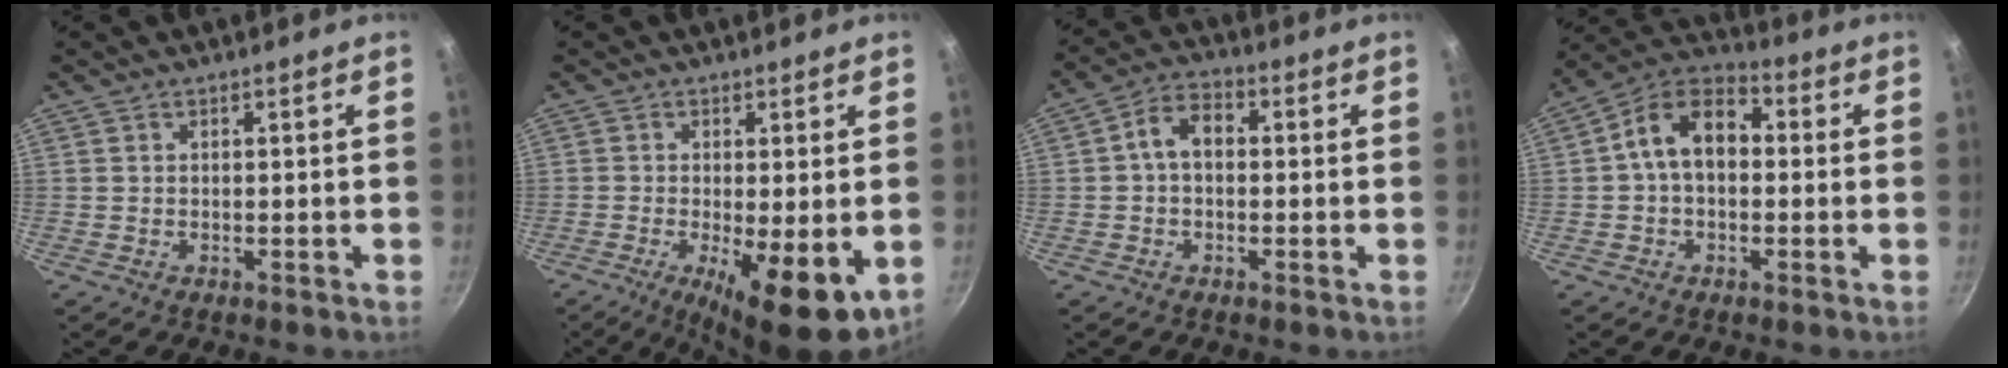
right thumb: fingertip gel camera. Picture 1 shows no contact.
{"total": 11.0, "force": [-2.6, 3.1, 10.2], "torque": [-0.150, -0.013, -0.031]}
{"total": 6.1, "force": [0.1, 4.1, 4.5], "torque": [-0.066, 0.022, -0.008]}
{"total": 11.1, "force": [0.7, 7.5, 8.2], "torque": [-0.109, 0.036, -0.009]}